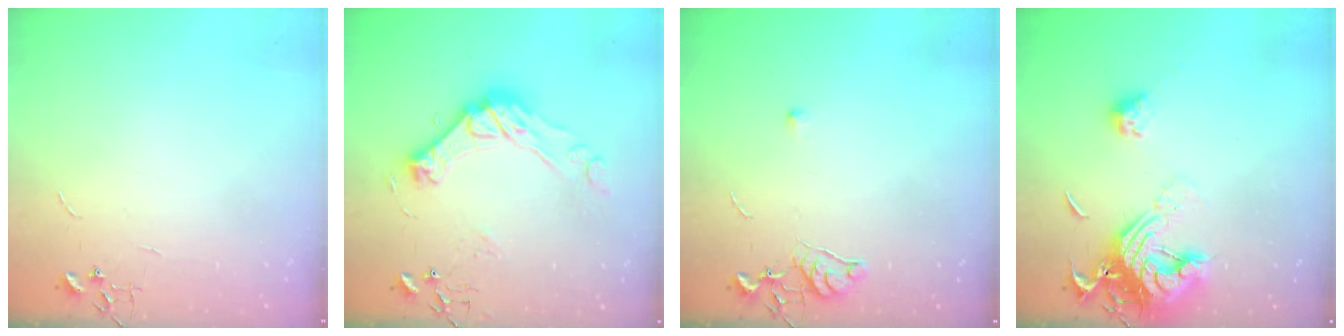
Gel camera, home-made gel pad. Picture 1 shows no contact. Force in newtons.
{"total": 14.5, "press": 14.4, "slide": 1.1}
{"total": 5.9, "press": 5.8, "slide": 0.8}
{"total": 17.6, "press": 17.5, "slide": 1.2}